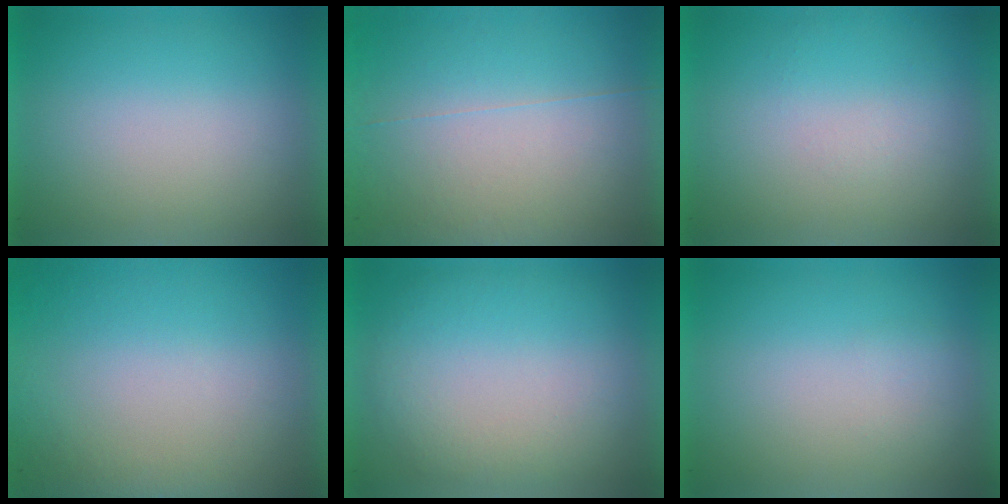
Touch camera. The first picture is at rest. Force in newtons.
{"total": 6.8}
{"total": 1.1}
{"total": 8.1}
{"total": 2.2}
{"total": 1.1}